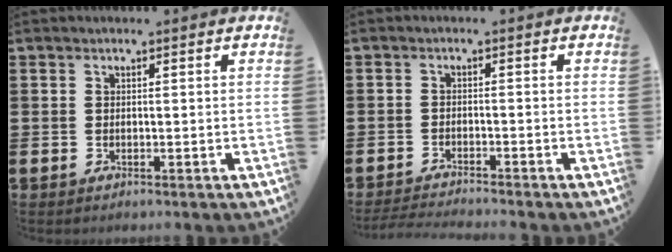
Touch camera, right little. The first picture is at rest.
{"total": 1.8, "force": [-1.8, -0.2, 0.2], "torque": [-0.003, 0.000, -0.036]}